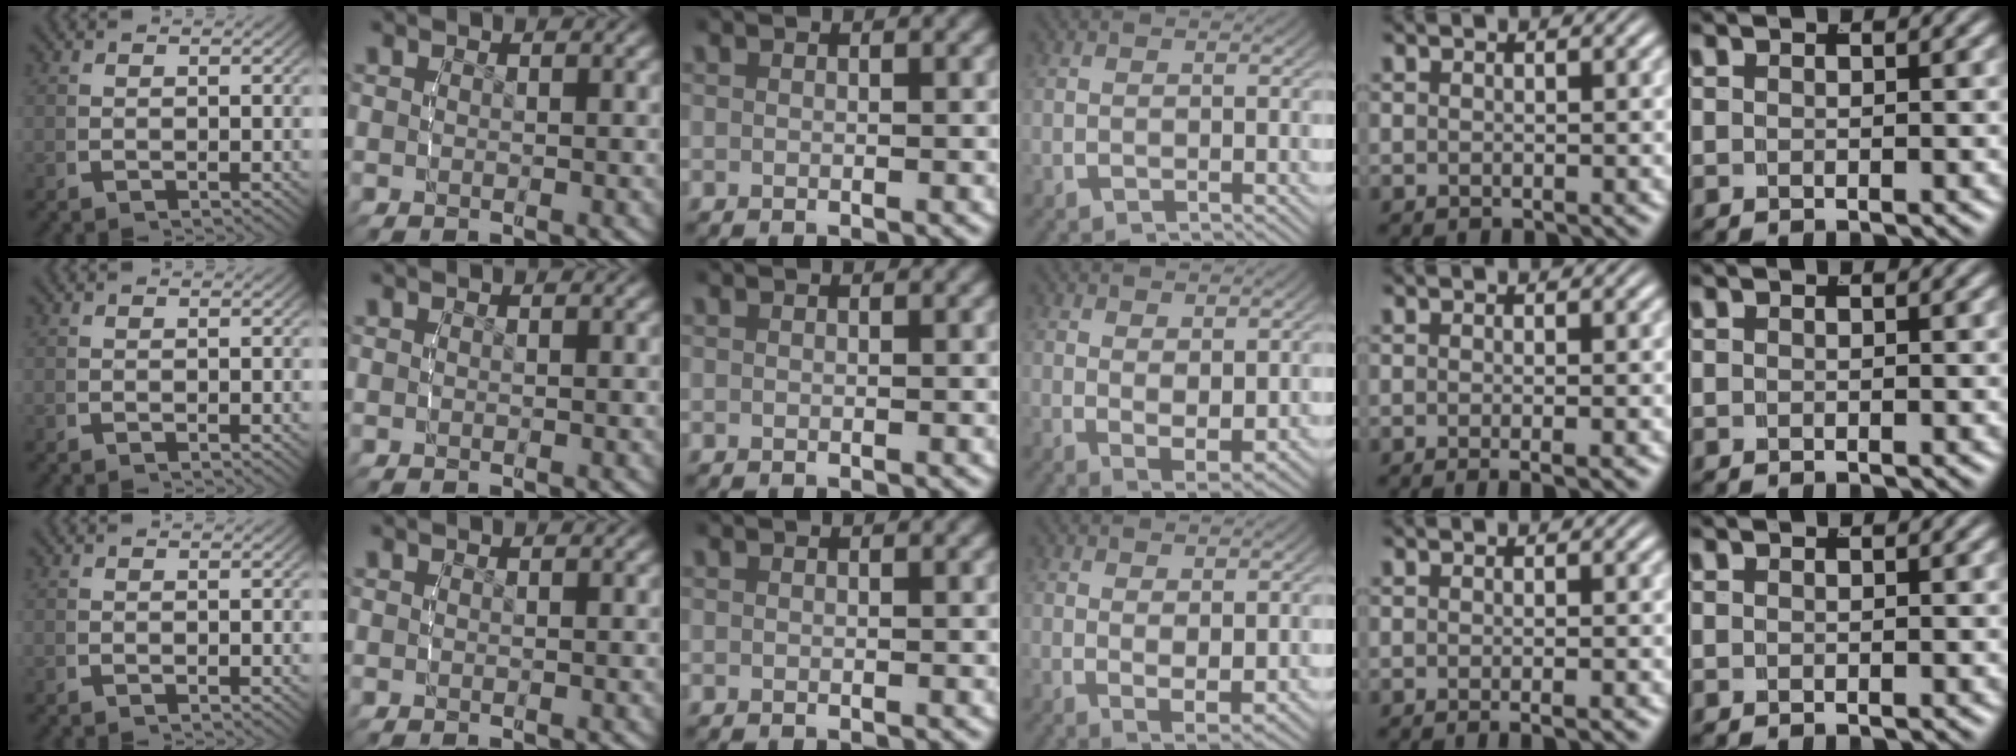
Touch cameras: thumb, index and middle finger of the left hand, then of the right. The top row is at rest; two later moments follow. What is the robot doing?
{"motion": "lift_and_place", "object": "bandage"}